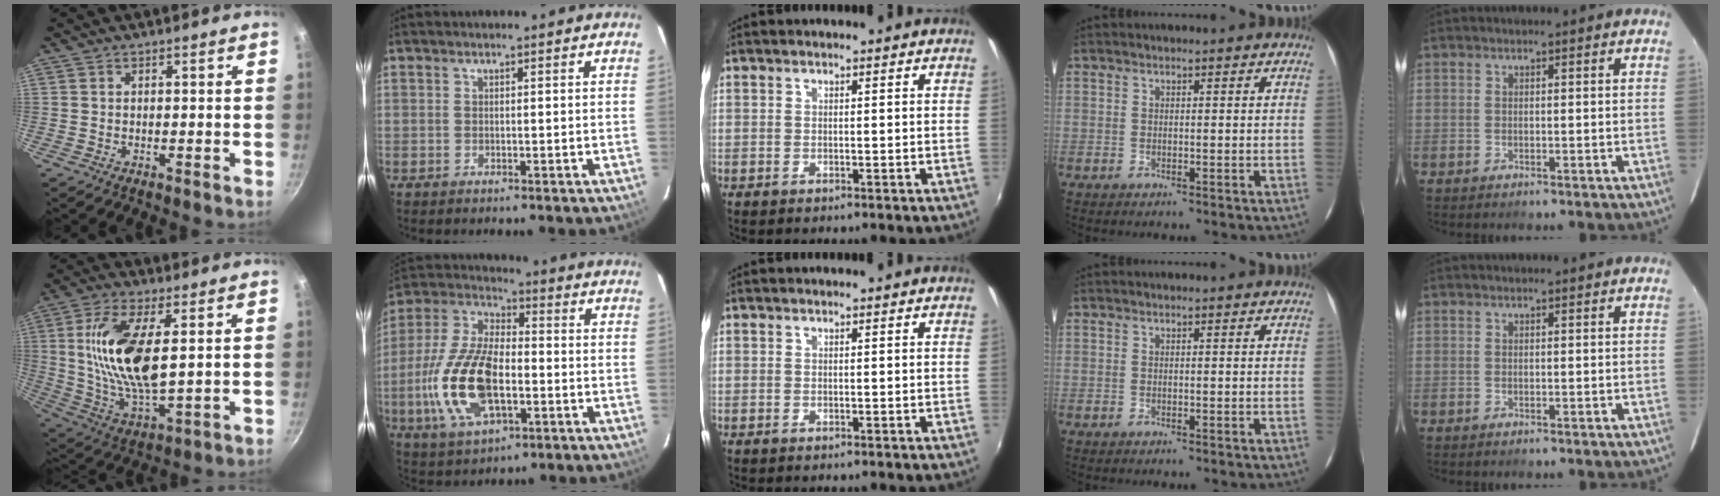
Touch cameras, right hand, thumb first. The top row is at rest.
{"thumb": {"total": 16.7, "force": [3.2, 6.8, 14.9], "torque": [-0.287, -0.015, 0.065]}, "index": {"total": 18.2, "force": [-4.5, 8.6, 15.4], "torque": [-0.336, -0.005, -0.080]}}